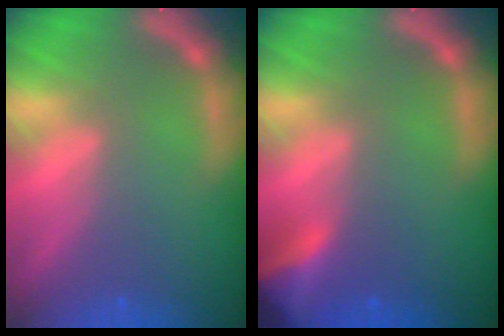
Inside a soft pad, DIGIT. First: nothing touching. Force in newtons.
{"total": 4.9}